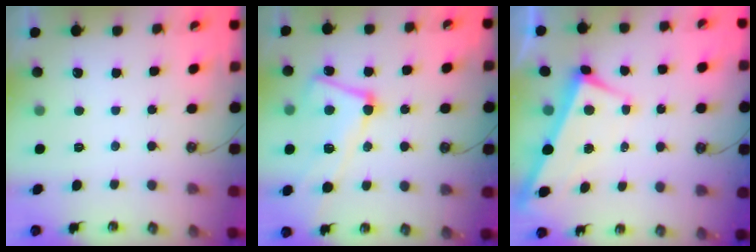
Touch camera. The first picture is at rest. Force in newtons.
{"total": 9.0, "press": 8.9, "slide": 1.5}
{"total": 2.9, "press": 2.8, "slide": 0.9}